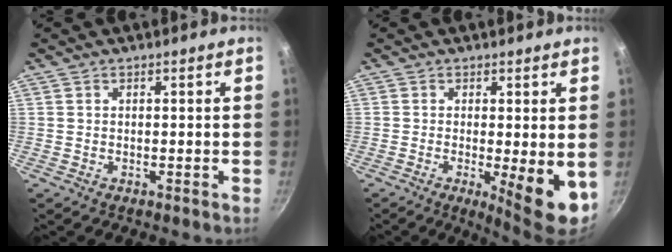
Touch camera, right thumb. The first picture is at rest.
{"total": 7.8, "force": [-1.2, 1.6, 7.5], "torque": [-0.099, -0.011, -0.008]}